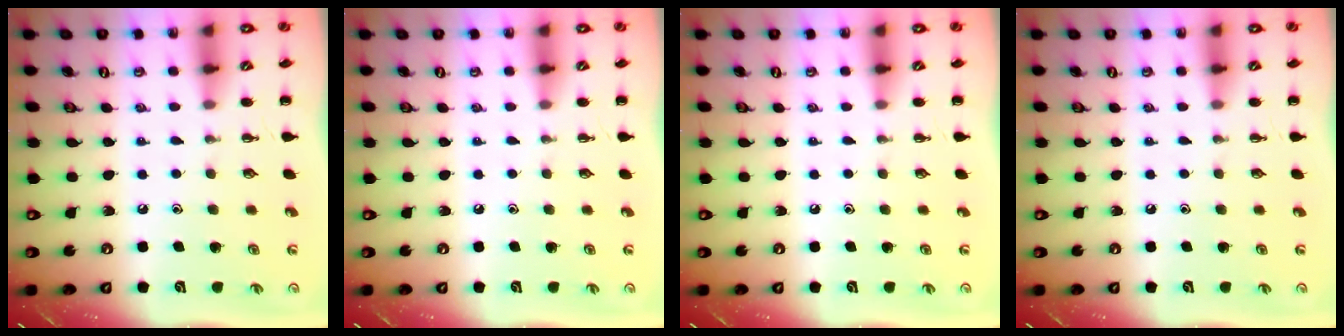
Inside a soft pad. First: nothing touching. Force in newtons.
{"total": 0.0}
{"total": 0.0}
{"total": 0.0}